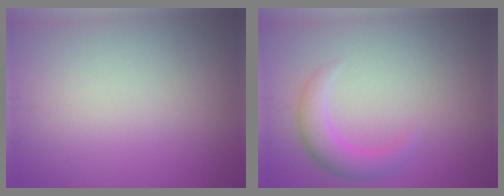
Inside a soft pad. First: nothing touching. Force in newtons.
{"total": 2.8, "press": 2.8, "slide": 0.0}